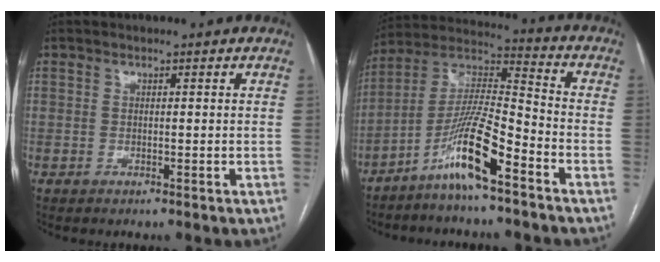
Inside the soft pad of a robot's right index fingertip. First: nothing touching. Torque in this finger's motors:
{"motor_torque": [1.35, -0.79, 0.53, 0.12]}